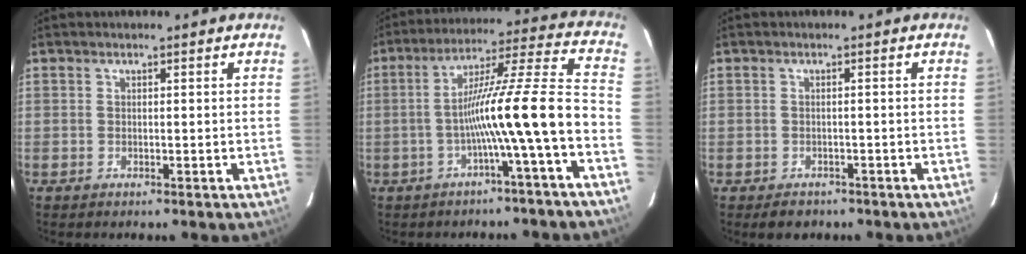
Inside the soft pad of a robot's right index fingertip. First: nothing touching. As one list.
[{"total": 13.2, "force": [-4.2, -1.5, 12.4], "torque": [-0.200, 0.026, -0.070]}, {"total": 2.9, "force": [-2.1, 1.9, 0.7], "torque": [-0.011, 0.002, -0.025]}]